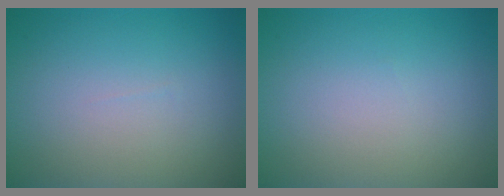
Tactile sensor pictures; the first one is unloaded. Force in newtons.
{"total": 0.0}